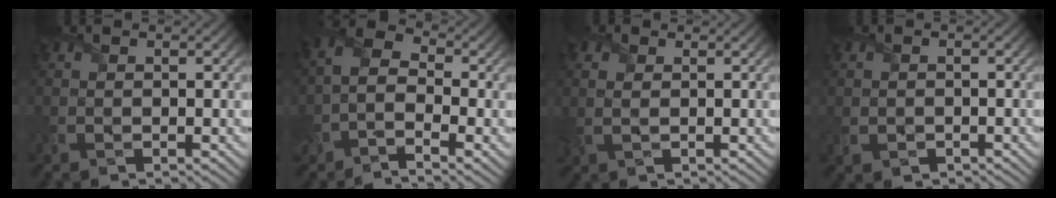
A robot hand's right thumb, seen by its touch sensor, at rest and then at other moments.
{"total": 5.4, "force": [-2.0, 3.0, 4.1], "torque": [-0.085, 0.009, -0.054]}
{"total": 2.5, "force": [0.6, 1.7, 1.7], "torque": [-0.054, 0.008, 0.011]}
{"total": 1.0, "force": [-0.6, 0.7, 0.2], "torque": [-0.008, -0.003, -0.011]}